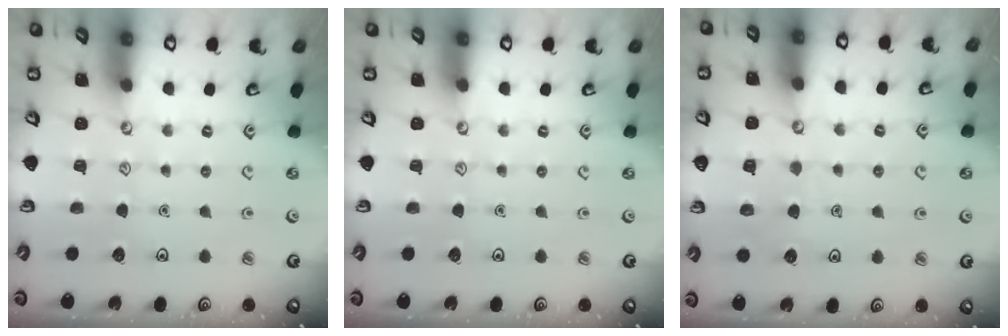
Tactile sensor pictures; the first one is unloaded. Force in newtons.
{"total": 0.0}
{"total": 4.9, "press": 4.9, "slide": 0.4}